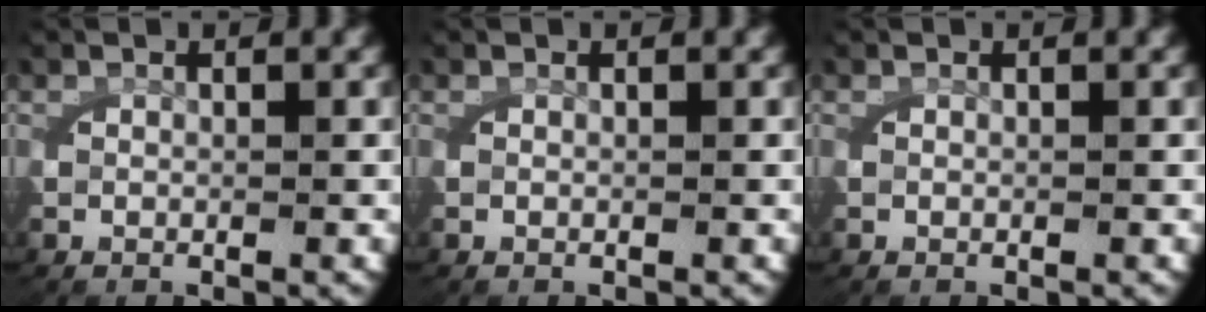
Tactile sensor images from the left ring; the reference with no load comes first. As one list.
[{"total": 0.0}, {"total": 0.0}]